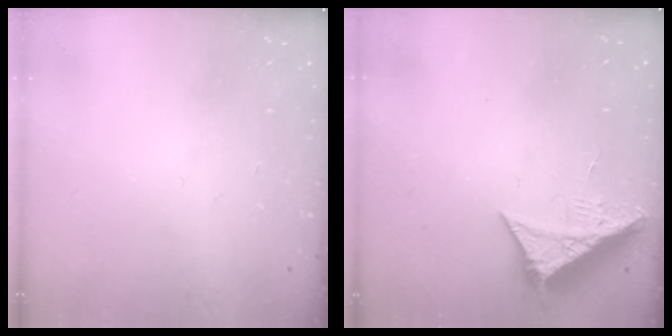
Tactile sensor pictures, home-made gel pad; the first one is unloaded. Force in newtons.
{"total": 8.4, "press": 8.4, "slide": 0.5}